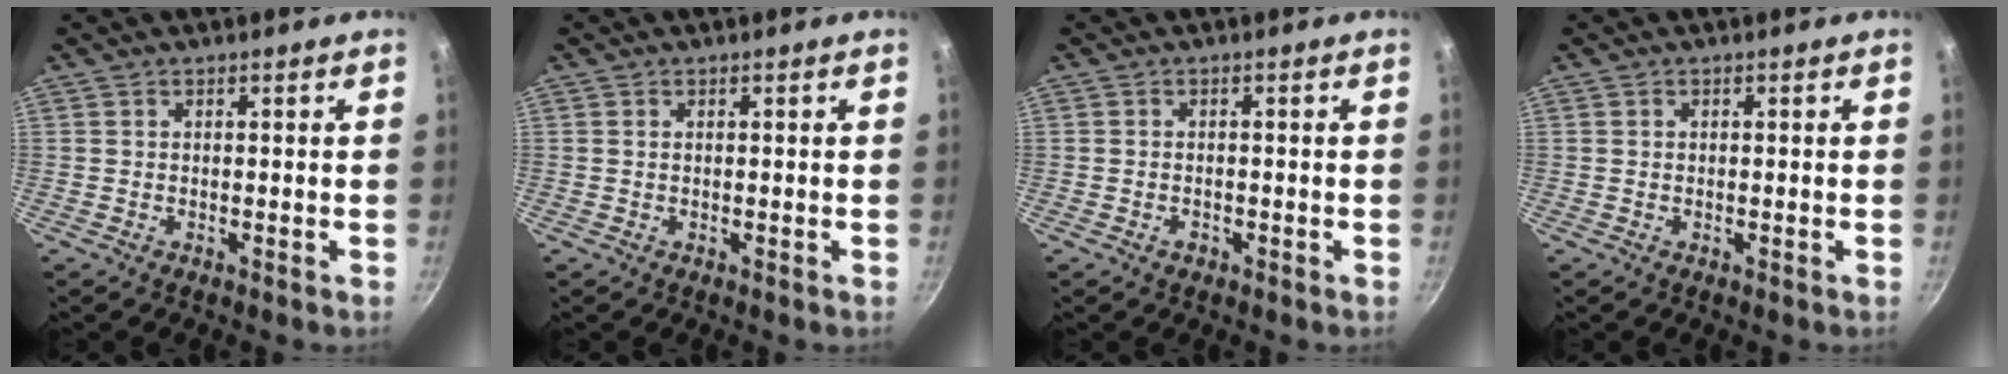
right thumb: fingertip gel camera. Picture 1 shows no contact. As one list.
[{"total": 0.0}, {"total": 1.2, "force": [-0.7, 0.8, 0.6], "torque": [-0.011, 0.005, -0.010]}, {"total": 0.0}]